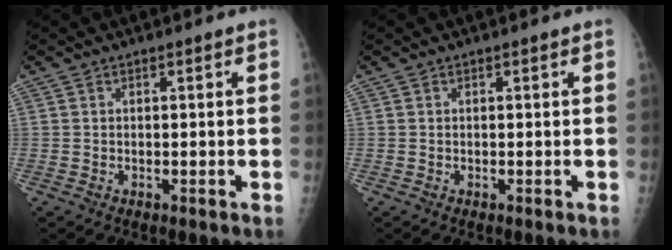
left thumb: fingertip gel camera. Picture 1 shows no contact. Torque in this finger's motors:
{"motor_torque": [0.00, 0.00, -0.02, -0.02, 0.00]}